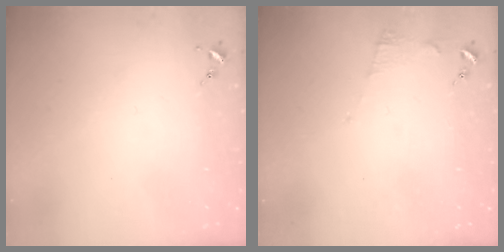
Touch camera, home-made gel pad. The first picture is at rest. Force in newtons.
{"total": 6.7, "press": 6.7, "slide": 0.5}